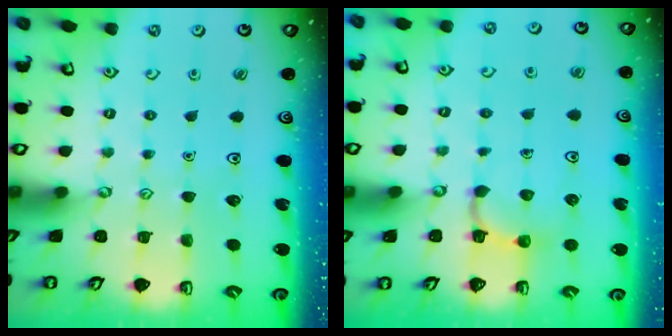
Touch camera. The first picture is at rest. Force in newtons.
{"total": 3.0, "press": 2.9, "slide": 0.7}